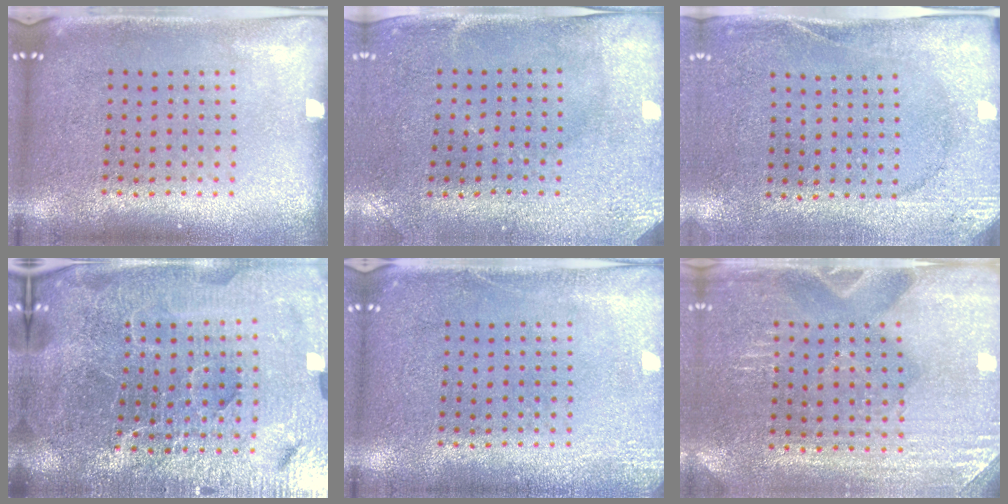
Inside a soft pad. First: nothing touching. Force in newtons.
{"total": 3.0, "press": 2.4, "slide": 1.8}
{"total": 2.7, "press": 2.3, "slide": 1.3}
{"total": 7.2, "press": 6.2, "slide": 3.7}
{"total": 2.1, "press": 2.1, "slide": 0.3}
{"total": 3.0, "press": 3.0, "slide": 0.2}